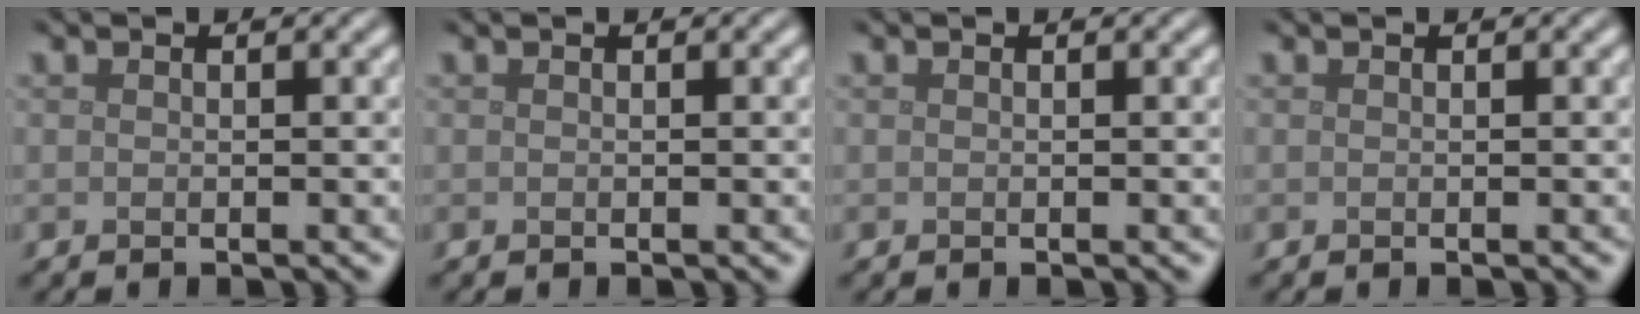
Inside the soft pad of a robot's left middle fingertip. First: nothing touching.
{"total": 0.0}
{"total": 0.0}
{"total": 0.0}